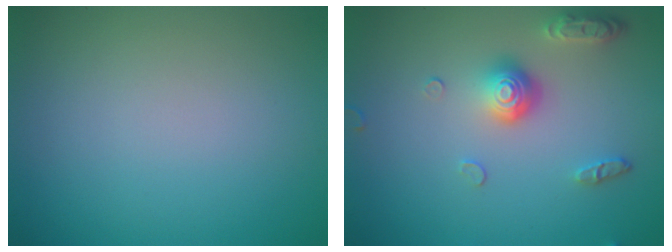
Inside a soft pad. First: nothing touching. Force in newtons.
{"total": 3.8, "press": 3.0, "slide": 2.5}